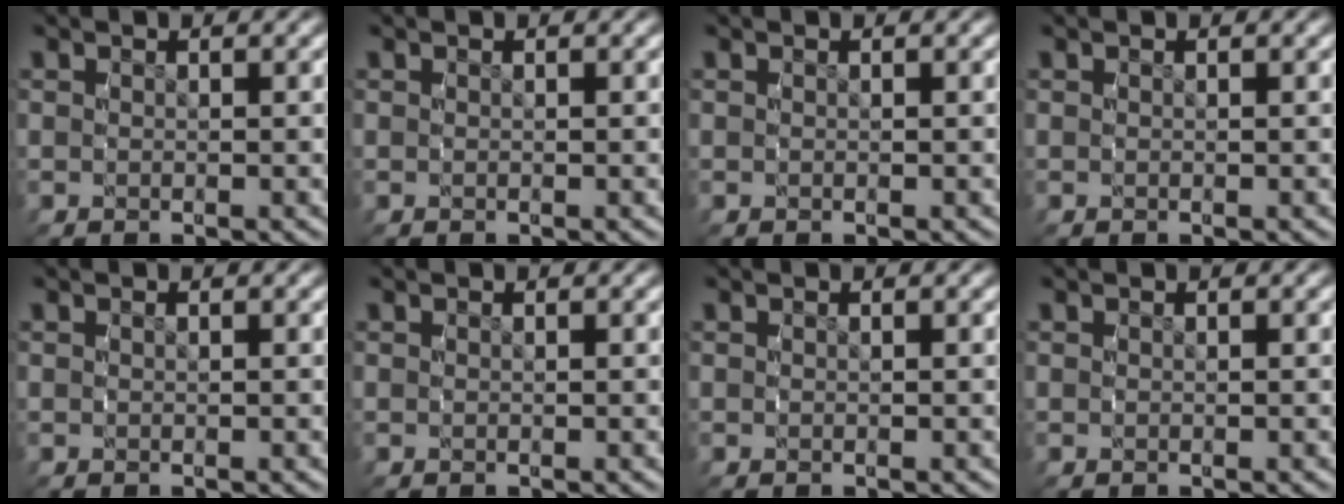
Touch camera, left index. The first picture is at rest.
{"total": 0.0}
{"total": 0.0}
{"total": 0.0}
{"total": 0.0}
{"total": 0.0}
{"total": 0.0}
{"total": 0.0}